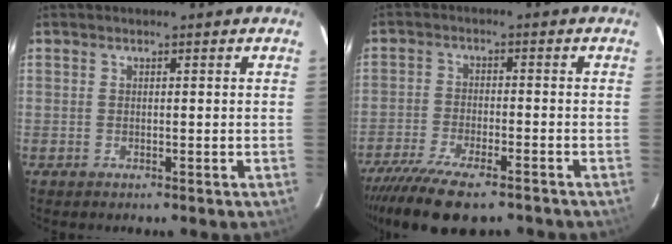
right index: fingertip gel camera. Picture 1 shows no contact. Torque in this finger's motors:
{"motor_torque": [1.39, -0.75, 0.69, 0.17]}